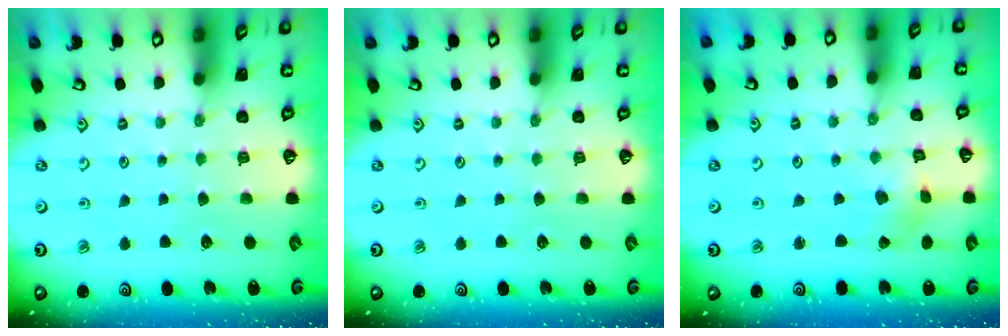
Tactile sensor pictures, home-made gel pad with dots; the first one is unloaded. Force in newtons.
{"total": 0.0}
{"total": 1.1, "press": 1.0, "slide": 0.4}